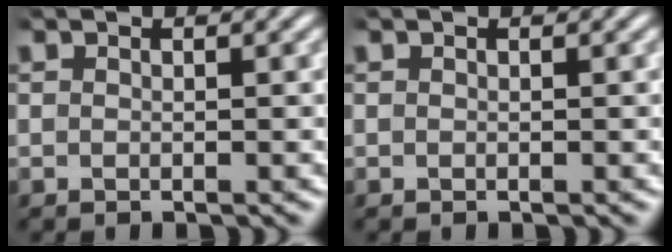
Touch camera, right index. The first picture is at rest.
{"total": 0.0}